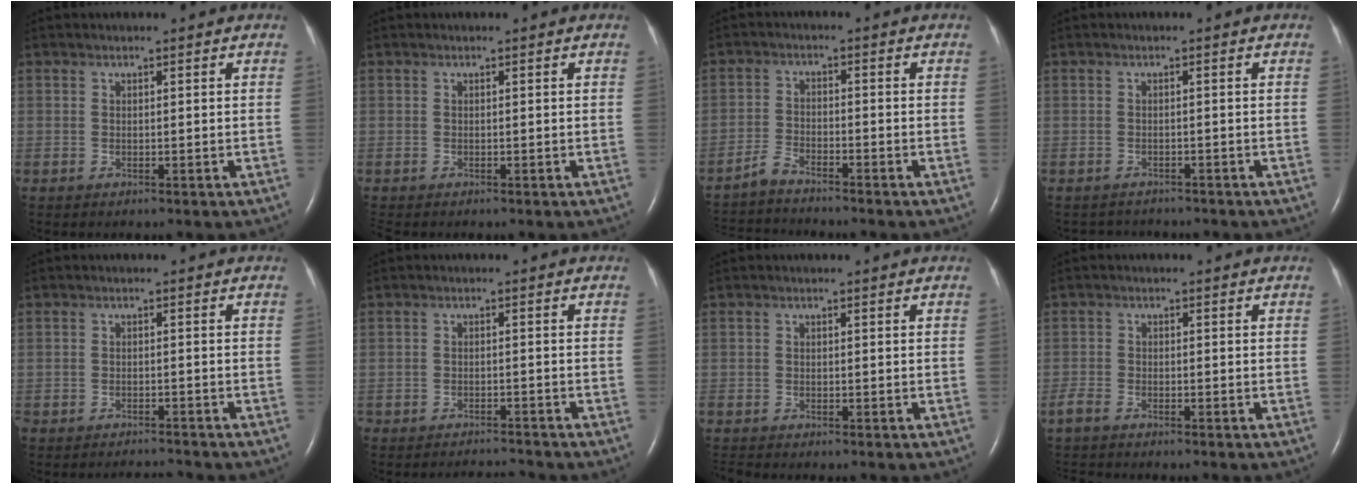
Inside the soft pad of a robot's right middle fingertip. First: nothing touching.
{"total": 0.6, "force": [-0.6, 0.1, 0.1], "torque": [-0.006, -0.002, -0.012]}
{"total": 5.3, "force": [-5.1, 0.1, 1.2], "torque": [-0.030, -0.019, -0.092]}
{"total": 2.9, "force": [-2.8, 0.8, -0.3], "torque": [0.004, -0.003, -0.038]}
{"total": 3.8, "force": [-3.8, -0.2, 0.0], "torque": [-0.002, -0.011, -0.060]}
{"total": 4.4, "force": [-4.4, -0.3, 0.0], "torque": [-0.002, -0.007, -0.069]}
{"total": 1.7, "force": [-1.7, -0.2, 0.1], "torque": [-0.009, -0.009, -0.034]}
{"total": 3.0, "force": [-2.9, 0.3, 0.7], "torque": [-0.016, -0.011, -0.053]}